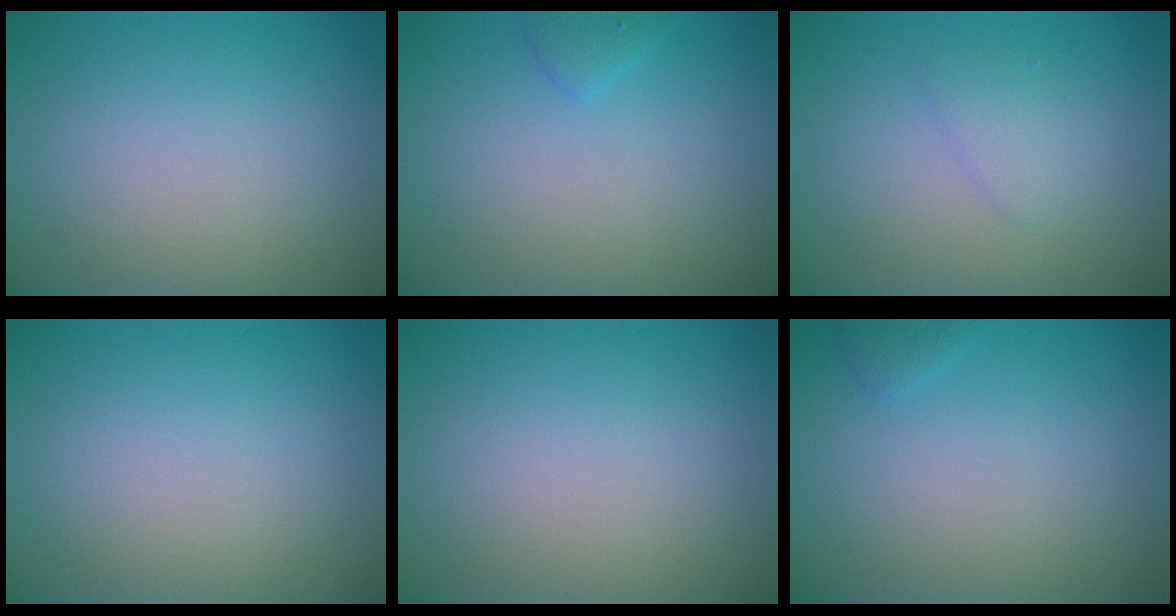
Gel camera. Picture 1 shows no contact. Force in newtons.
{"total": 1.1, "press": 1.0, "slide": 0.1}
{"total": 1.4, "press": 1.4, "slide": 0.0}
{"total": 0.0}
{"total": 0.0}
{"total": 0.7, "press": 0.7, "slide": 0.1}